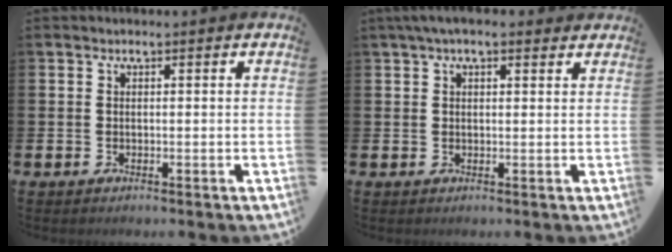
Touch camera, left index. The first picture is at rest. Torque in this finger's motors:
{"motor_torque": [1.09, -1.05, 0.15, 0.21]}